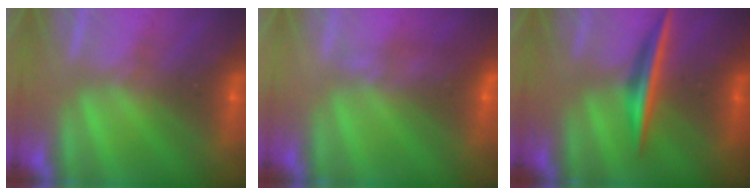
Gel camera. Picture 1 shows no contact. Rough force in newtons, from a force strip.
{"total": 4.6}
{"total": 1.9}